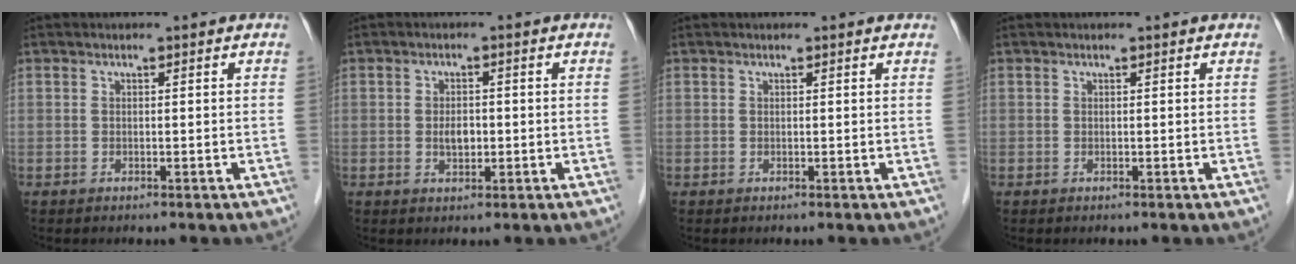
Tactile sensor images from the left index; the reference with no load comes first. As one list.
[{"total": 2.4, "force": [-0.4, 1.4, 2.0], "torque": [-0.036, 0.000, -0.003]}, {"total": 1.5, "force": [1.4, 0.1, 0.3], "torque": [-0.011, 0.010, 0.014]}, {"total": 0.5, "force": [0.5, 0.0, 0.1], "torque": [0.000, 0.005, 0.008]}]